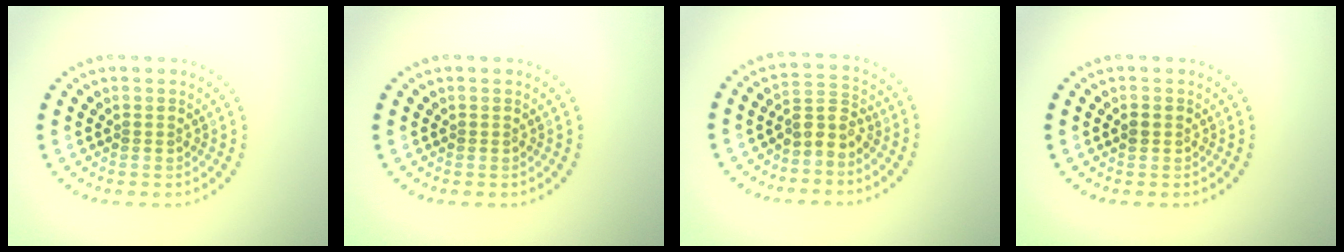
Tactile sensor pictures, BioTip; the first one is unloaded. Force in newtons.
{"total": 0.0}
{"total": 2.4, "press": 2.0, "slide": 1.4}
{"total": 1.2, "press": 1.2, "slide": 0.1}